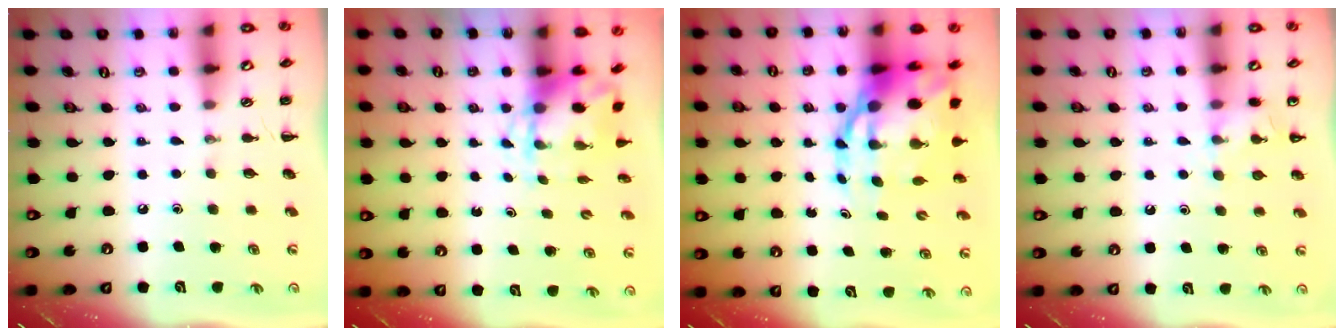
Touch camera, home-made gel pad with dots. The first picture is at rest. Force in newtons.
{"total": 4.3, "press": 4.3, "slide": 0.6}
{"total": 14.1, "press": 13.6, "slide": 3.7}
{"total": 6.4, "press": 6.2, "slide": 1.4}